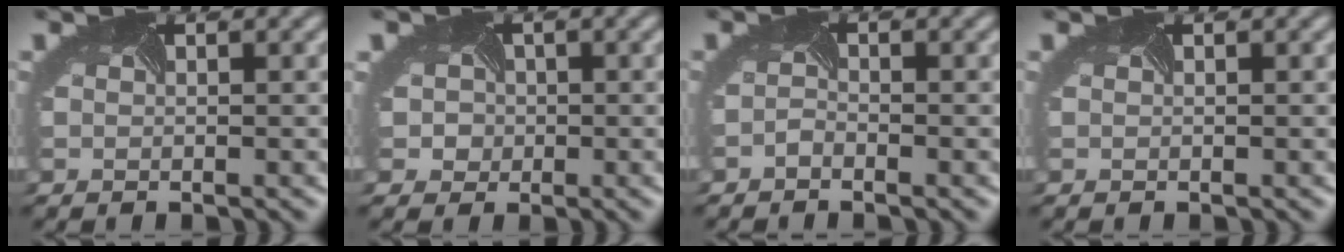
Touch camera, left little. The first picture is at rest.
{"total": 3.1, "force": [0.3, 3.1, 0.5], "torque": [-0.003, 0.017, -0.018]}
{"total": 0.9, "force": [-0.7, -0.2, -0.5], "torque": [-0.006, 0.002, -0.020]}
{"total": 0.0}